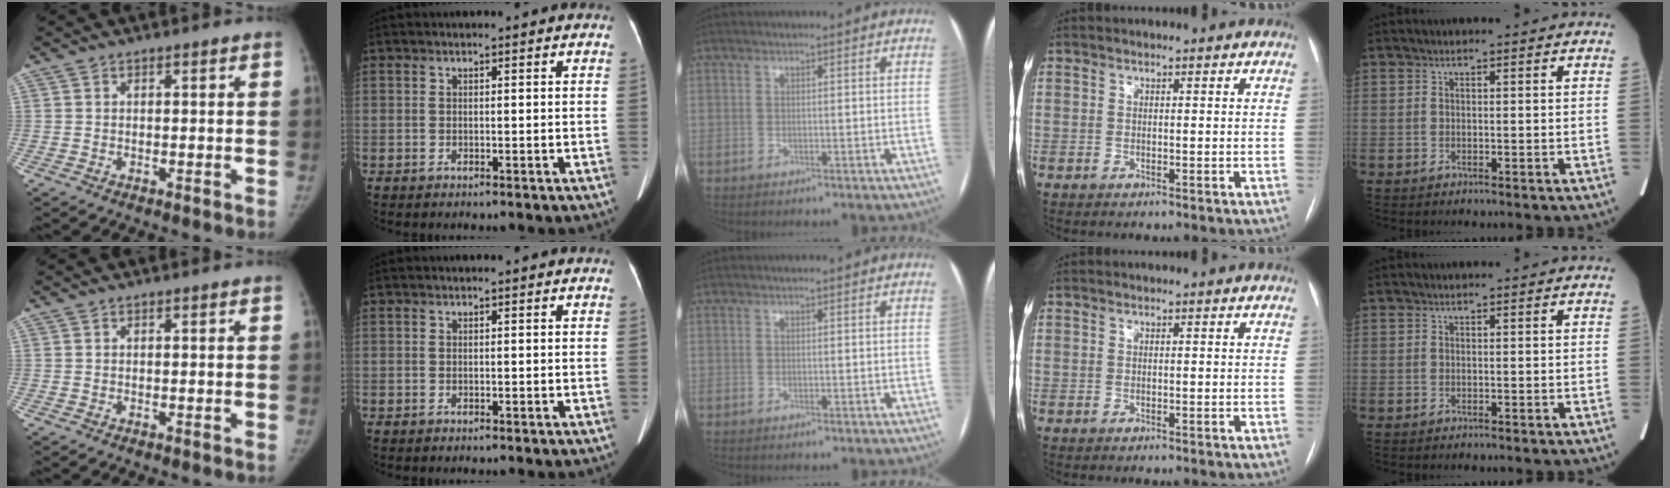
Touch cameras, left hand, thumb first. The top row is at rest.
{}